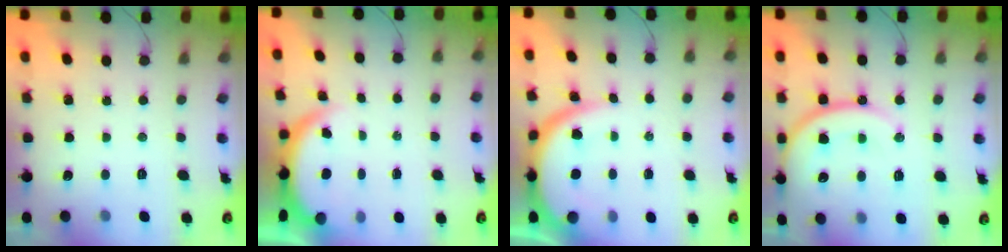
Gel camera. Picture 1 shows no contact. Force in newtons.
{"total": 3.8, "press": 3.8, "slide": 0.1}
{"total": 9.5, "press": 9.4, "slide": 0.9}
{"total": 16.6, "press": 16.5, "slide": 2.0}